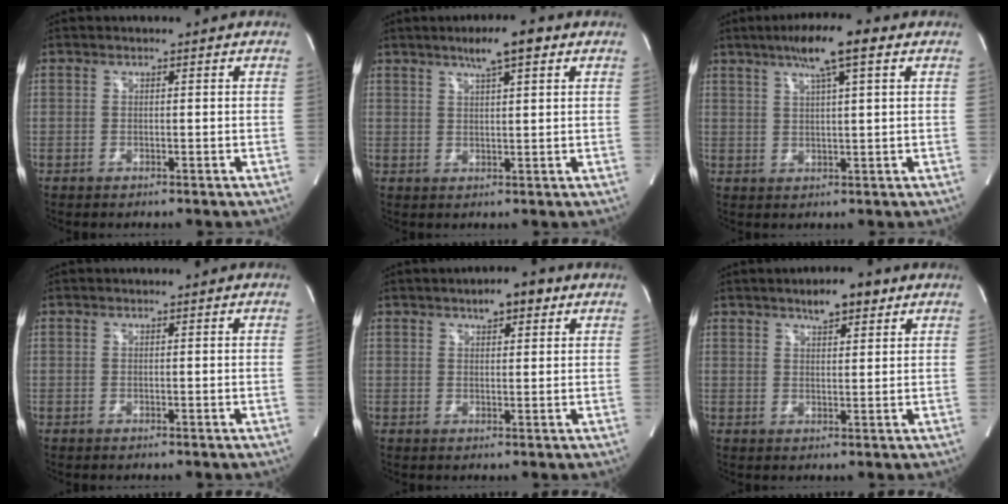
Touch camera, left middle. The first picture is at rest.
{"total": 5.8, "force": [3.6, 0.6, 4.5], "torque": [-0.076, 0.011, 0.057]}
{"total": 8.3, "force": [4.7, 0.4, 6.8], "torque": [-0.116, 0.018, 0.073]}
{"total": 0.0}
{"total": 4.1, "force": [2.5, 1.4, 3.0], "torque": [-0.050, 0.011, 0.036]}
{"total": 5.0, "force": [3.4, 1.3, 3.4], "torque": [-0.058, 0.009, 0.051]}